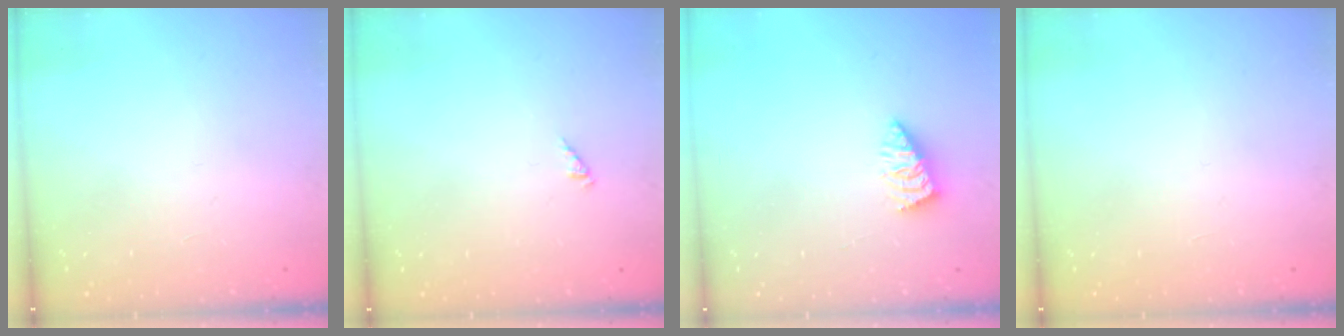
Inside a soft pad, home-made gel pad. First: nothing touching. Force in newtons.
{"total": 0.0}
{"total": 1.7, "press": 1.7, "slide": 0.1}
{"total": 0.0}